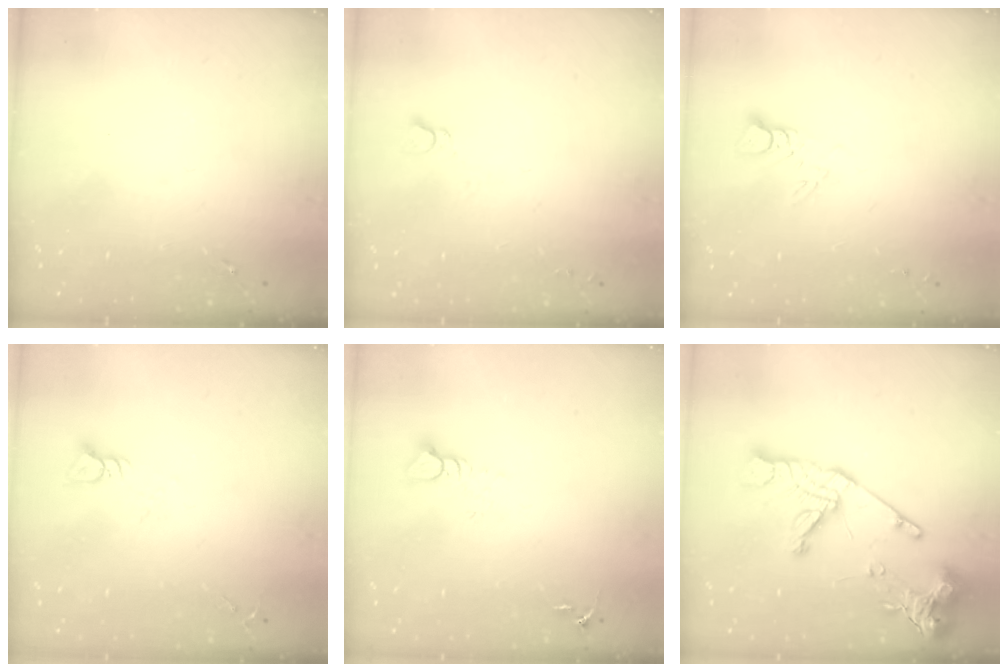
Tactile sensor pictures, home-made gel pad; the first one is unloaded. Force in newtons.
{"total": 2.5, "press": 2.5, "slide": 0.1}
{"total": 3.1, "press": 3.0, "slide": 0.3}
{"total": 3.6, "press": 3.6, "slide": 0.4}
{"total": 4.7, "press": 4.7, "slide": 0.4}
{"total": 21.3, "press": 21.2, "slide": 2.3}